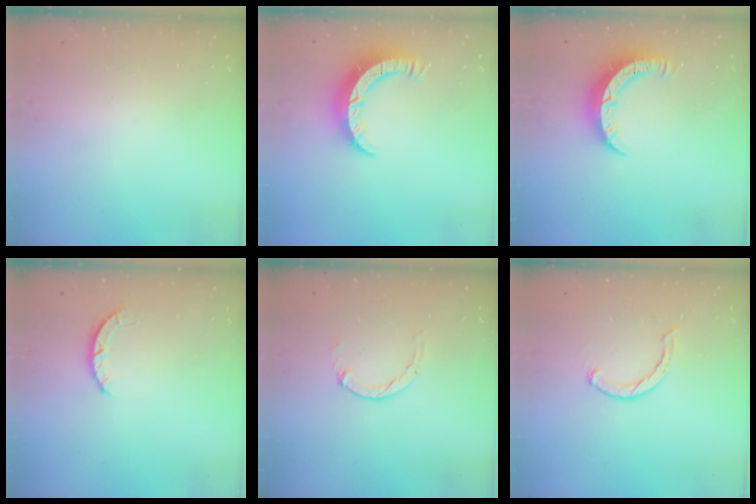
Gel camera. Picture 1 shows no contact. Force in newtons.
{"total": 7.8, "press": 7.7, "slide": 0.8}
{"total": 8.2, "press": 8.2, "slide": 0.2}
{"total": 2.7, "press": 2.6, "slide": 0.4}
{"total": 1.1, "press": 1.1, "slide": 0.2}
{"total": 1.5, "press": 1.5, "slide": 0.3}